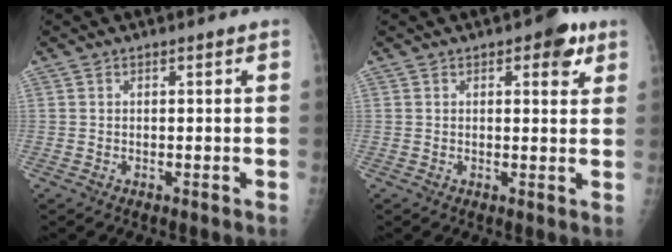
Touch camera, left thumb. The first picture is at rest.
{"total": 4.8, "force": [2.4, 2.4, 3.4], "torque": [-0.020, -0.006, 0.022]}